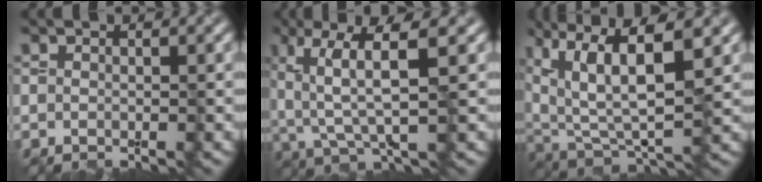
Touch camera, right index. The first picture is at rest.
{"total": 5.8, "force": [1.8, 1.3, 5.4], "torque": [-0.115, 0.001, 0.044]}
{"total": 10.4, "force": [4.3, 4.5, 8.3], "torque": [-0.162, 0.009, 0.080]}